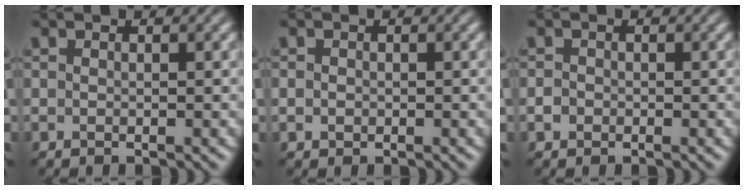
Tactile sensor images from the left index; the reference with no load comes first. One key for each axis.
{"total": 0.8, "fx": -0.2, "fy": 0.8, "fz": 0.2, "tx": 0.001, "ty": 0.003, "tz": -0.006}
{"total": 0.7, "fx": -0.3, "fy": 0.6, "fz": 0.0, "tx": 0.005, "ty": 0.004, "tz": -0.009}